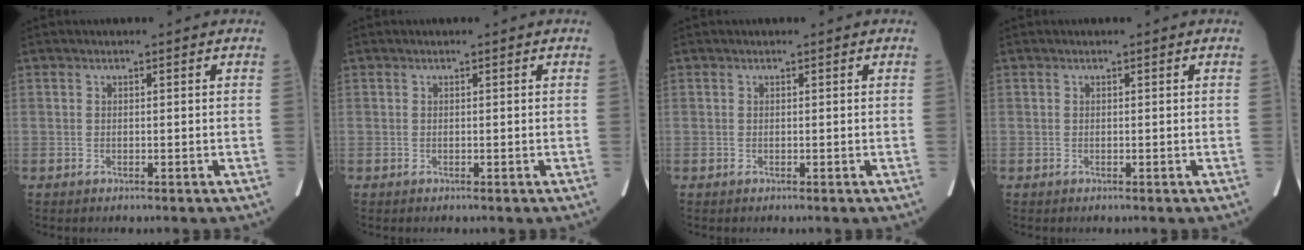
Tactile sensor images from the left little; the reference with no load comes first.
{"total": 0.0}
{"total": 0.0}
{"total": 0.0}